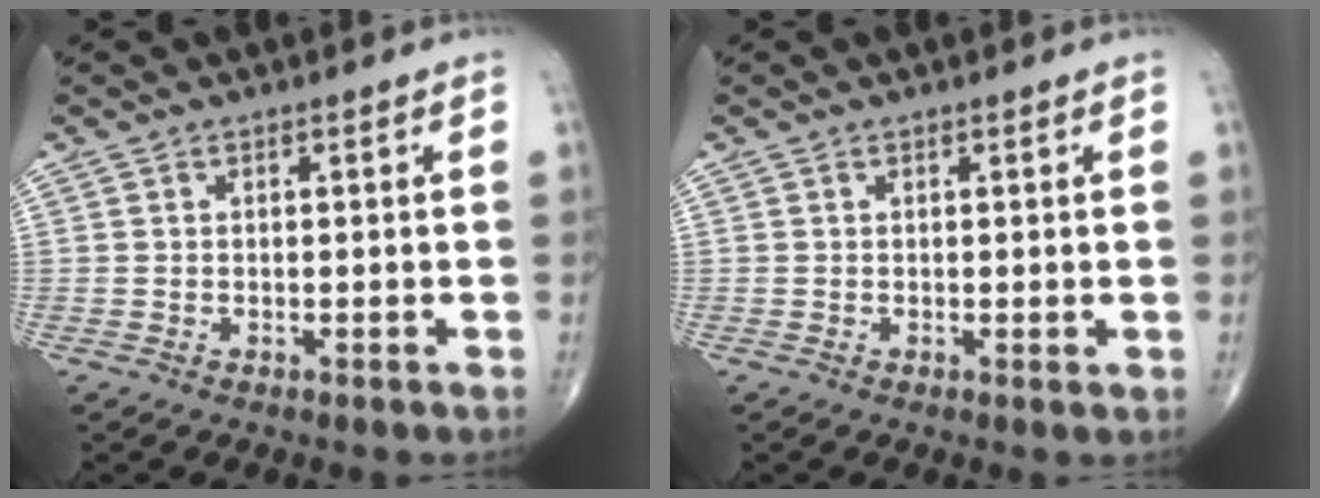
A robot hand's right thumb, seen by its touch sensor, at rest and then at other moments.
{"total": 0.7, "force": [0.2, 0.1, 0.7], "torque": [-0.016, -0.004, 0.002]}